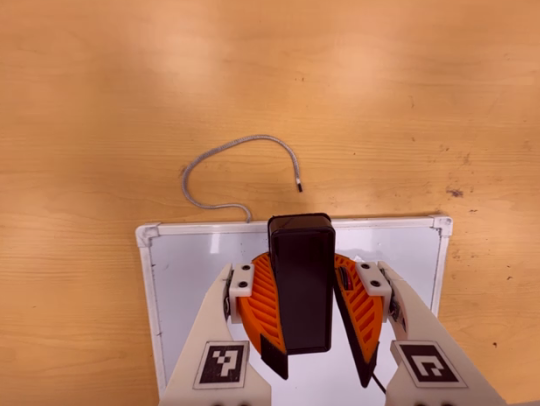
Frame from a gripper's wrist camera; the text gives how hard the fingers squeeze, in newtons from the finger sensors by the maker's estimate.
{"total": 10.6, "left": 10.7, "right": 10.5}